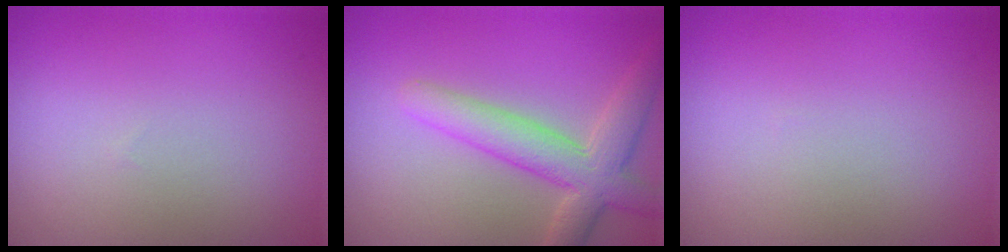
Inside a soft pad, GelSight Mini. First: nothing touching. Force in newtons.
{"total": 5.1, "press": 5.1, "slide": 0.5}
{"total": 0.0}